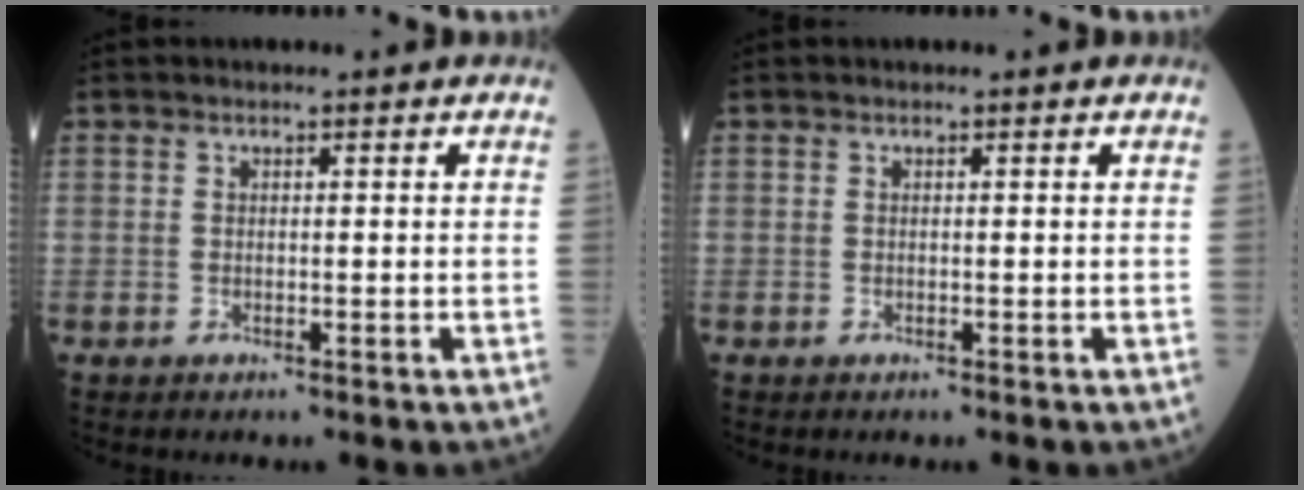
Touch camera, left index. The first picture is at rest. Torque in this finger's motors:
{"motor_torque": [-0.04, 0.05, -0.01, 0.00]}